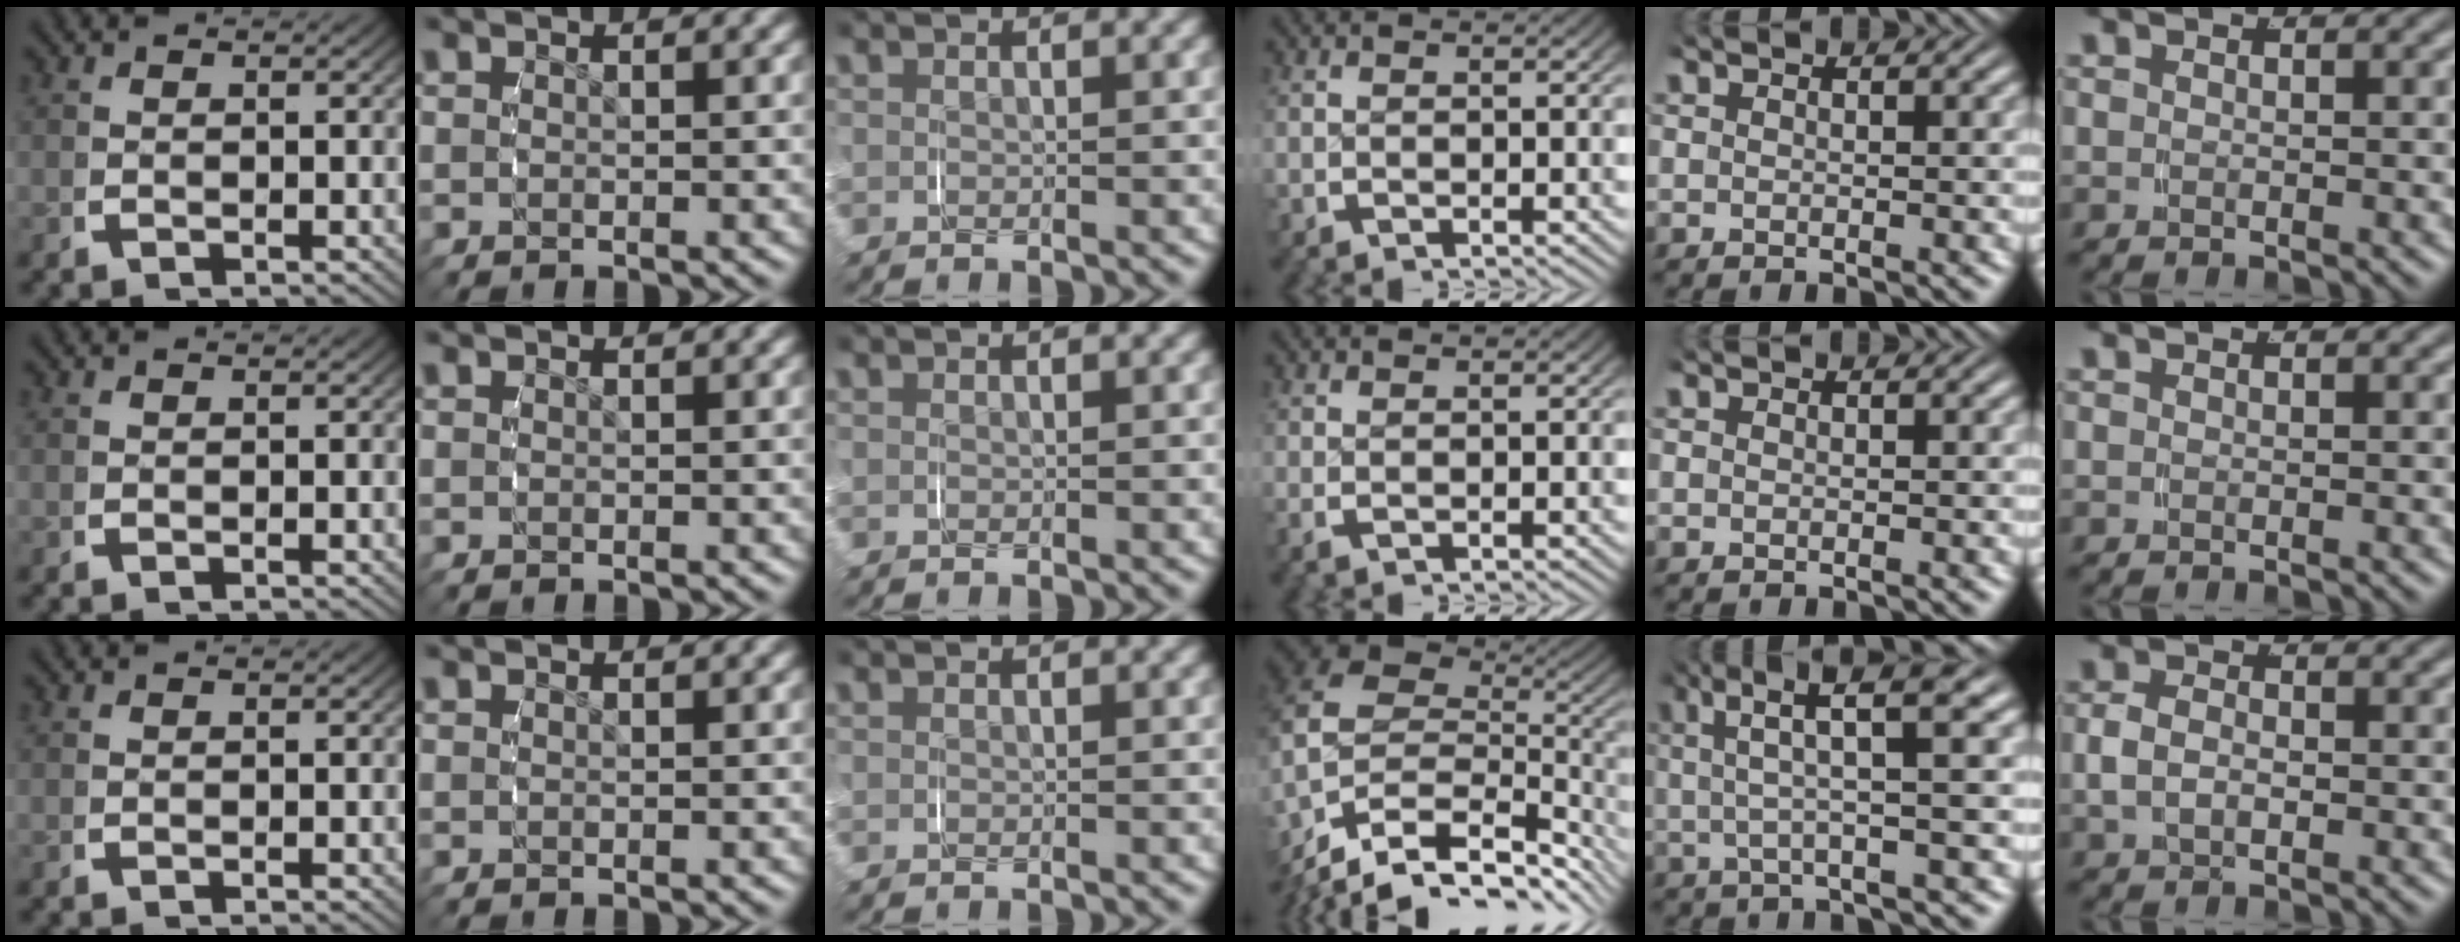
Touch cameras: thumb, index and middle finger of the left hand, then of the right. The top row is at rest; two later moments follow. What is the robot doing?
{"motion": "grasp_and_lifting", "object": "shirt"}